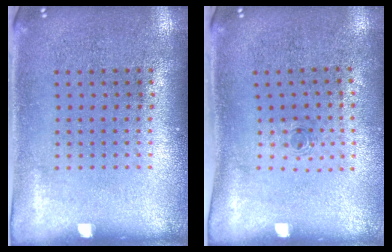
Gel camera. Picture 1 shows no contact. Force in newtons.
{"total": 0.6, "press": 0.2, "slide": 0.6}